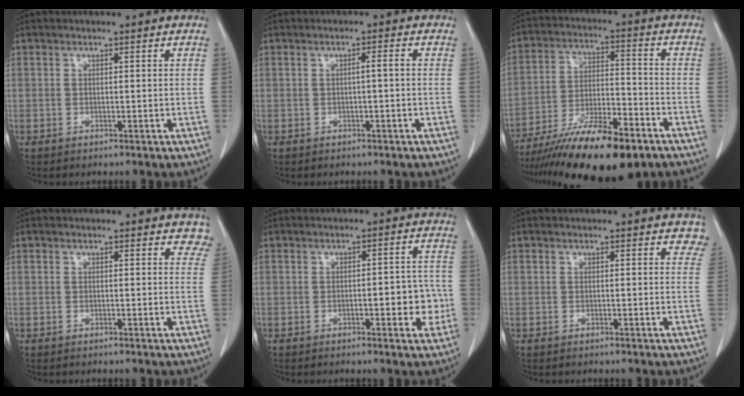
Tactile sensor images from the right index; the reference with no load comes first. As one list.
[{"total": 1.3, "force": [-0.2, 0.0, 1.3], "torque": [-0.020, 0.003, -0.003]}, {"total": 17.4, "force": [-12.4, 3.8, 11.6], "torque": [-0.188, -0.019, -0.213]}, {"total": 3.6, "force": [3.3, 1.3, 0.8], "torque": [0.014, -0.009, 0.009]}, {"total": 5.2, "force": [-1.1, 1.8, 4.8], "torque": [-0.050, 0.010, -0.007]}, {"total": 2.6, "force": [2.2, 1.1, 0.9], "torque": [0.007, -0.003, 0.002]}]